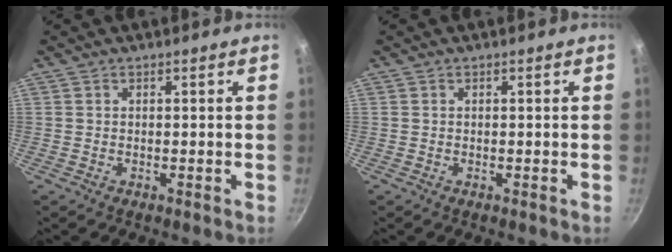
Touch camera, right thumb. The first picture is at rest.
{"total": 0.0}